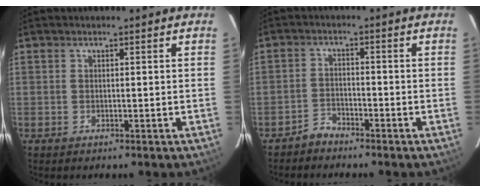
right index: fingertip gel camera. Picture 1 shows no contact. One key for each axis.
{"total": 2.7, "fx": -2.4, "fy": 1.2, "fz": 0.0, "tx": 0.002, "ty": 0.010, "tz": -0.045}